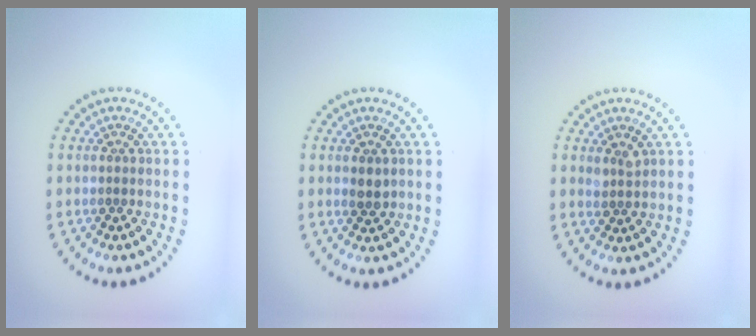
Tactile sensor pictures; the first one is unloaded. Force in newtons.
{"total": 1.4, "press": 1.4, "slide": 0.1}
{"total": 1.2, "press": 1.1, "slide": 0.4}